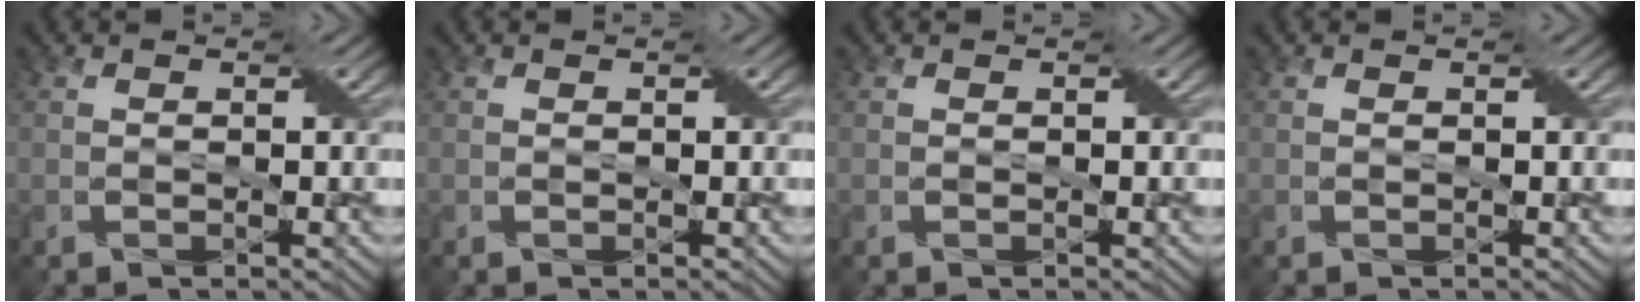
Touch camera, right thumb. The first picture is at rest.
{"total": 0.0}
{"total": 0.0}
{"total": 0.0}